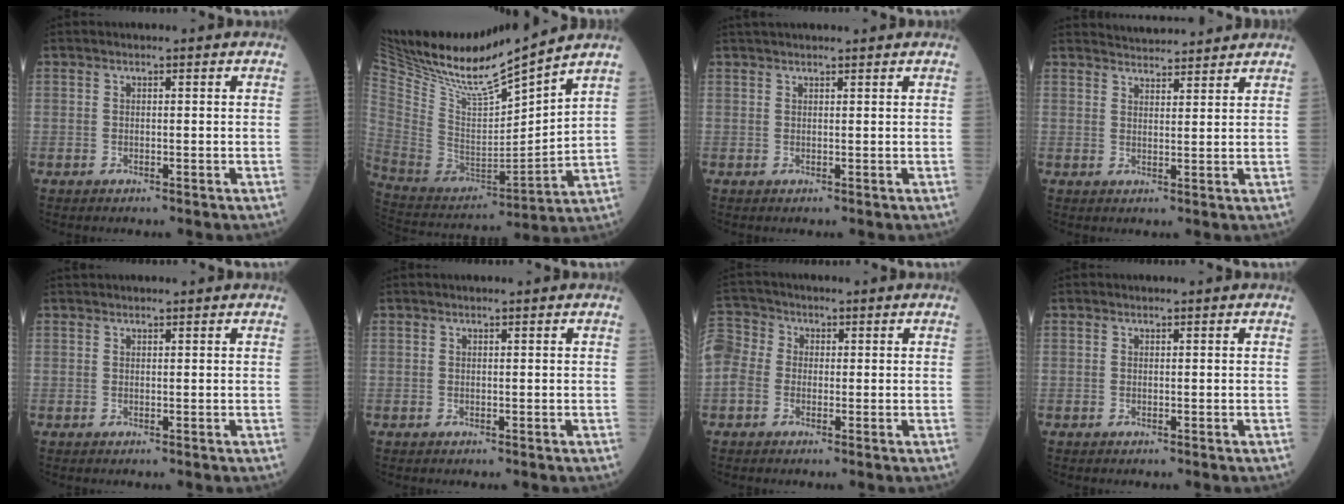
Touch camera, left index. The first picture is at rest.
{"total": 17.3, "force": [15.4, -0.2, 7.8], "torque": [-0.161, -0.022, 0.293]}
{"total": 5.3, "force": [4.8, 0.4, 2.2], "torque": [-0.028, 0.034, 0.068]}
{"total": 7.2, "force": [7.0, 0.9, 1.3], "torque": [-0.021, 0.020, 0.095]}
{"total": 1.7, "force": [1.6, 0.1, 0.5], "torque": [-0.007, 0.028, 0.030]}
{"total": 0.9, "force": [0.8, -0.1, 0.4], "torque": [-0.004, 0.016, 0.017]}
{"total": 12.1, "force": [0.4, 10.6, 5.9], "torque": [-0.186, 0.040, 0.005]}
{"total": 0.0}